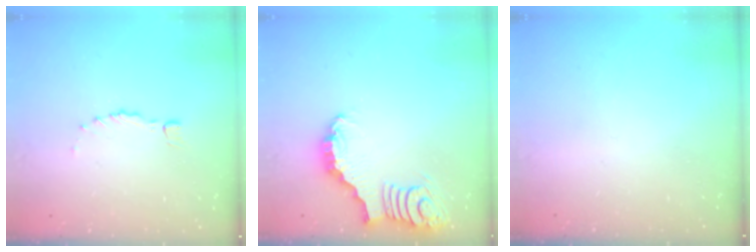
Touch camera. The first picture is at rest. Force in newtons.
{"total": 3.4, "press": 3.4, "slide": 0.3}
{"total": 0.0}